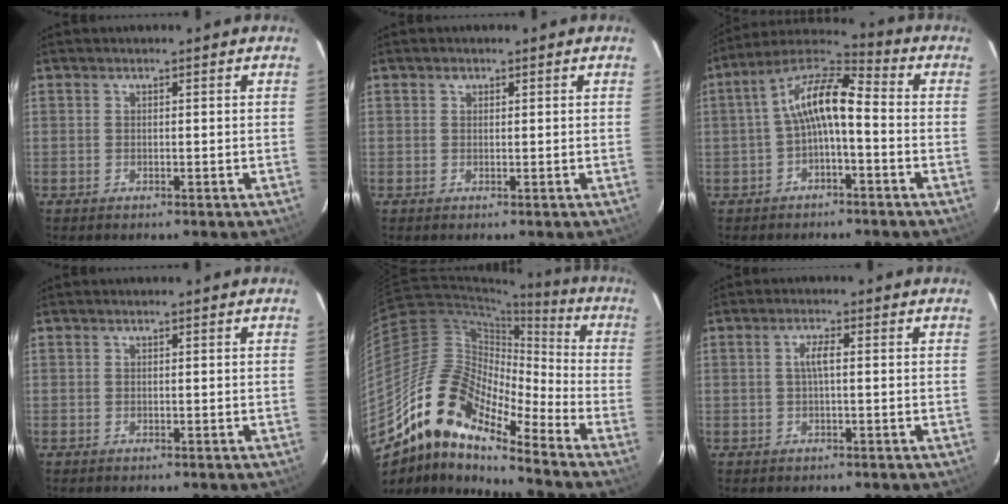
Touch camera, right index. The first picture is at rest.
{"total": 0.7, "force": [0.4, 0.6, 0.1], "torque": [-0.001, 0.004, 0.006]}
{"total": 9.6, "force": [-1.6, 3.2, 8.9], "torque": [-0.183, 0.025, -0.033]}
{"total": 0.0}
{"total": 16.4, "force": [-12.4, 4.5, 9.8], "torque": [-0.152, -0.004, -0.250]}
{"total": 2.4, "force": [0.1, 0.4, 2.3], "torque": [-0.047, 0.004, 0.001]}